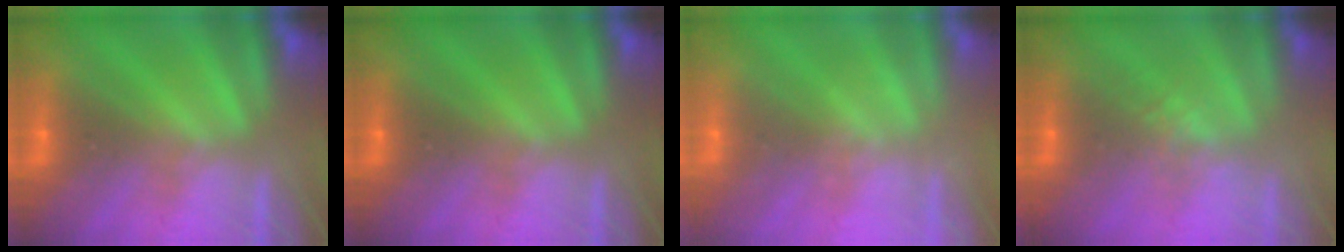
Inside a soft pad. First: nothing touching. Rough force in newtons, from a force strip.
{"total": 0.0}
{"total": 2.4}
{"total": 2.2}